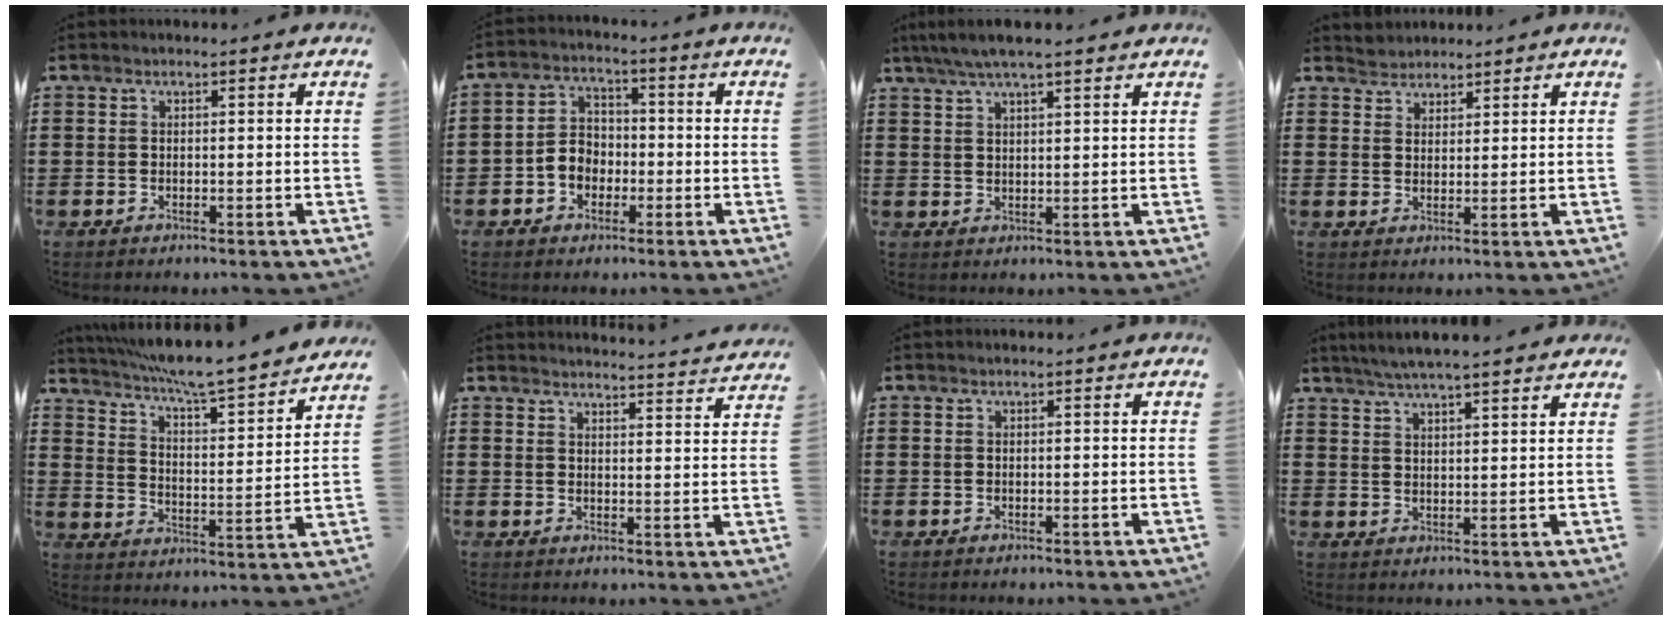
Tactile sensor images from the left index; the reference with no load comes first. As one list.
[{"total": 4.4, "force": [-2.1, 3.3, 1.8], "torque": [-0.049, 0.009, -0.046]}, {"total": 4.5, "force": [3.5, 0.6, 2.8], "torque": [-0.060, -0.003, 0.063]}, {"total": 2.2, "force": [2.0, 0.7, -0.7], "torque": [0.005, 0.004, 0.040]}, {"total": 6.6, "force": [5.9, -0.8, 2.8], "torque": [-0.082, -0.050, 0.093]}, {"total": 3.4, "force": [3.3, -0.8, 0.0], "torque": [-0.006, -0.029, 0.055]}, {"total": 0.0}, {"total": 4.4, "force": [4.0, -0.1, 1.7], "torque": [-0.045, -0.012, 0.071]}]